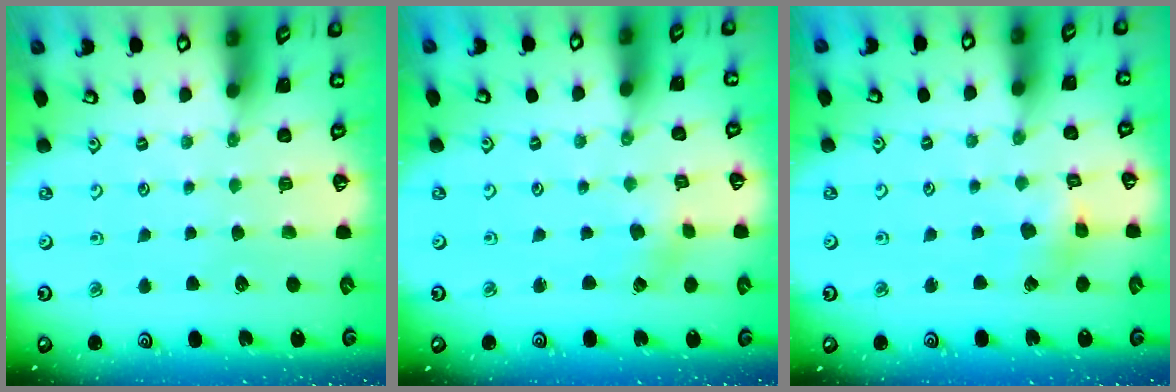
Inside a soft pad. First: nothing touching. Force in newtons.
{"total": 1.6, "press": 1.5, "slide": 0.2}
{"total": 3.7, "press": 3.7, "slide": 0.4}